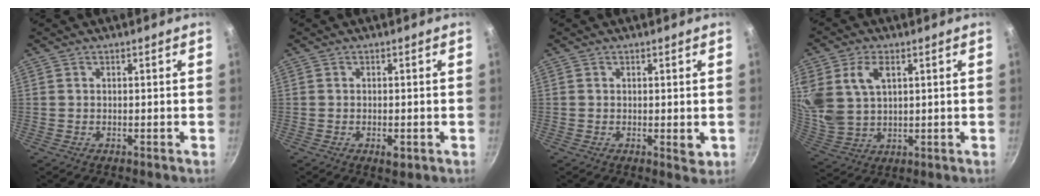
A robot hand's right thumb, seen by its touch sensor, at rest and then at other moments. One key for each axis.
{"total": 2.4, "fx": -0.9, "fy": 1.0, "fz": 1.9, "tx": -0.034, "ty": -0.001, "tz": -0.012}
{"total": 2.2, "fx": -0.2, "fy": 0.8, "fz": 2.0, "tx": -0.031, "ty": -0.007, "tz": -0.001}
{"total": 12.6, "fx": 4.3, "fy": 8.3, "fz": 8.4, "tx": -0.166, "ty": -0.016, "tz": 0.094}